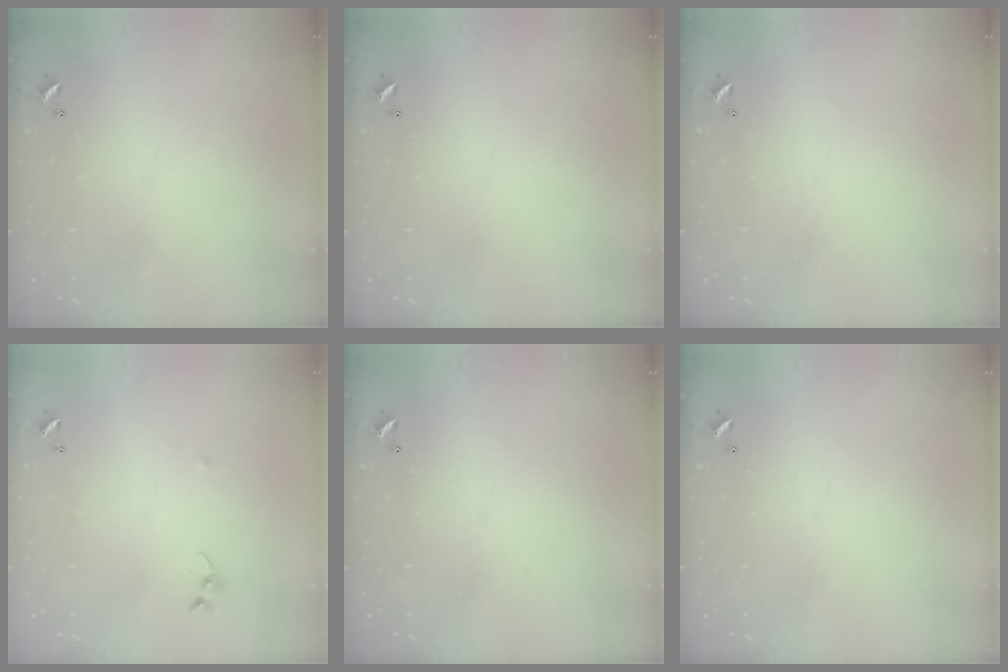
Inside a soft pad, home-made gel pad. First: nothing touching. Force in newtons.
{"total": 0.0}
{"total": 0.0}
{"total": 5.0, "press": 5.0, "slide": 0.6}
{"total": 0.0}
{"total": 0.0}